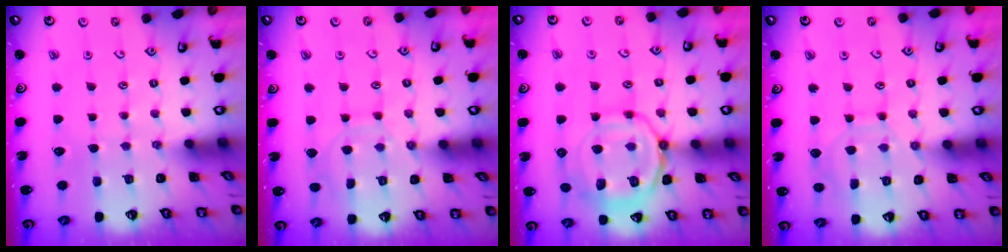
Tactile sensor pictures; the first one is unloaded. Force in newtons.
{"total": 9.0, "press": 9.0, "slide": 0.6}
{"total": 14.2, "press": 14.1, "slide": 1.6}
{"total": 7.7, "press": 7.6, "slide": 0.7}